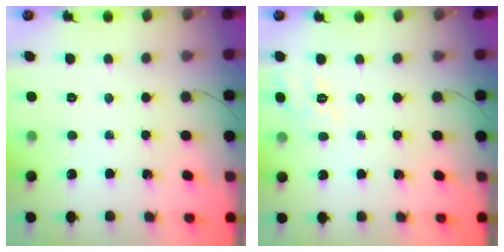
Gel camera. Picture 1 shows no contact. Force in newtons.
{"total": 10.0, "press": 9.9, "slide": 1.4}